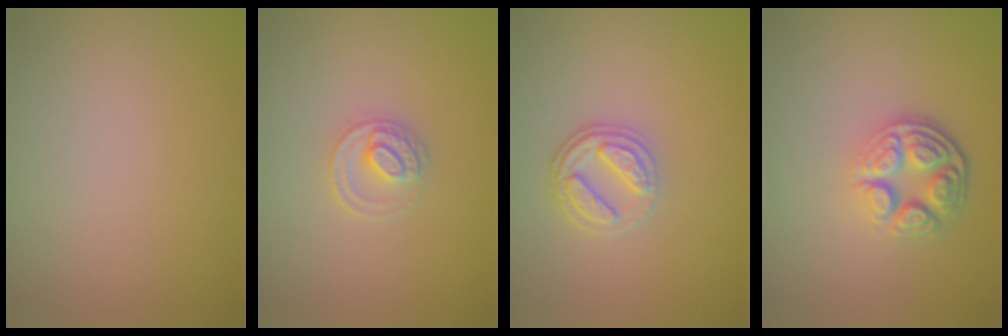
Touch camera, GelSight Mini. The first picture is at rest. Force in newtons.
{"total": 2.2, "press": 2.2, "slide": 0.2}
{"total": 2.6, "press": 2.4, "slide": 1.0}
{"total": 4.6, "press": 3.5, "slide": 3.1}